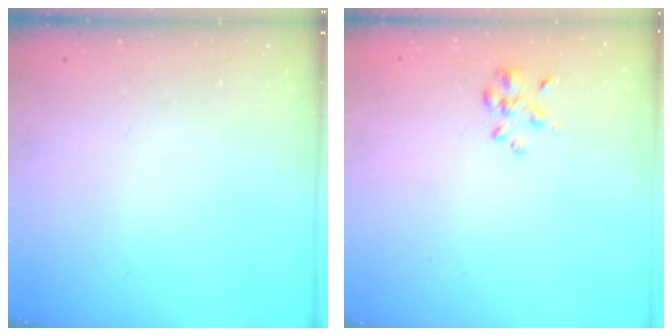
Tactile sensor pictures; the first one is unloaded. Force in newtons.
{"total": 2.4, "press": 2.3, "slide": 0.9}